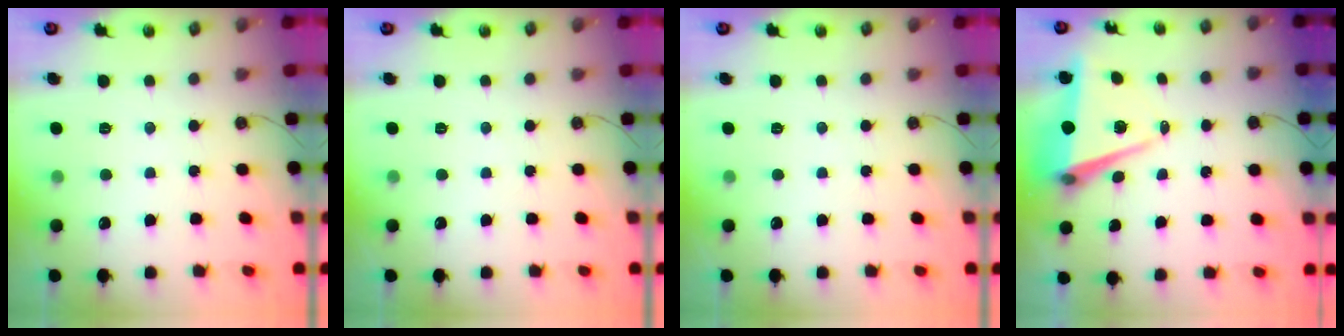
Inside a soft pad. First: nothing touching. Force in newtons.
{"total": 0.0}
{"total": 0.0}
{"total": 7.4, "press": 6.2, "slide": 4.1}